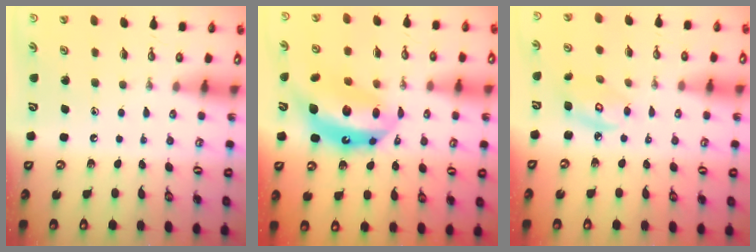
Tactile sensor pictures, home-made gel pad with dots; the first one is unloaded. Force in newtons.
{"total": 15.9, "press": 15.8, "slide": 1.3}
{"total": 5.9, "press": 5.9, "slide": 0.2}